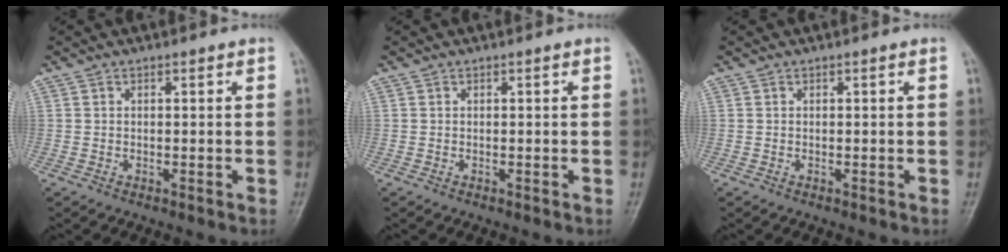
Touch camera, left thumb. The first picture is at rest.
{"total": 0.0}
{"total": 0.0}